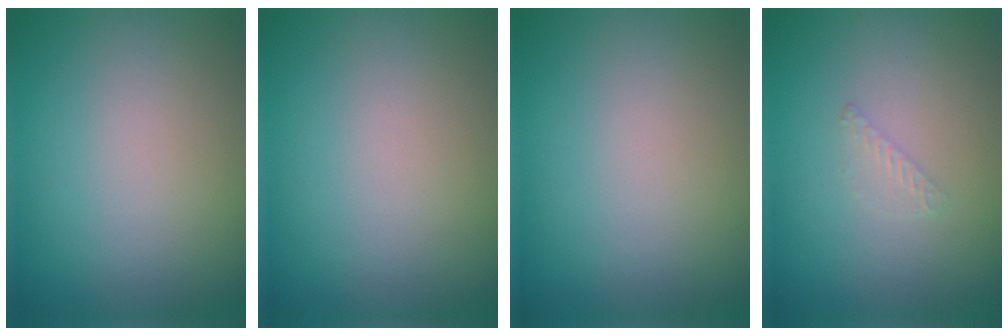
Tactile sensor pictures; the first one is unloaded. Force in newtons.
{"total": 0.0}
{"total": 0.0}
{"total": 0.8, "press": 0.8, "slide": 0.0}